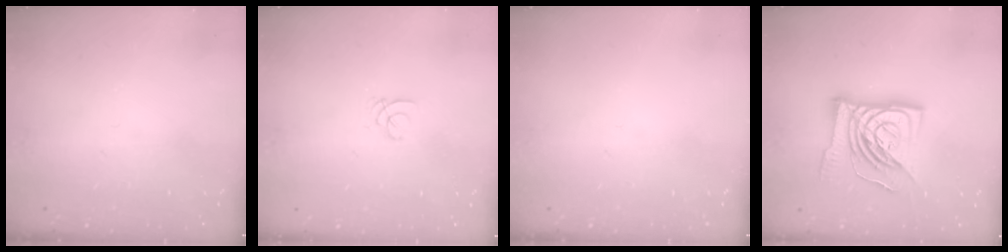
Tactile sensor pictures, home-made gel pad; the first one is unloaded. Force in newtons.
{"total": 1.0, "press": 1.0, "slide": 0.1}
{"total": 0.0}
{"total": 17.6, "press": 17.5, "slide": 1.9}